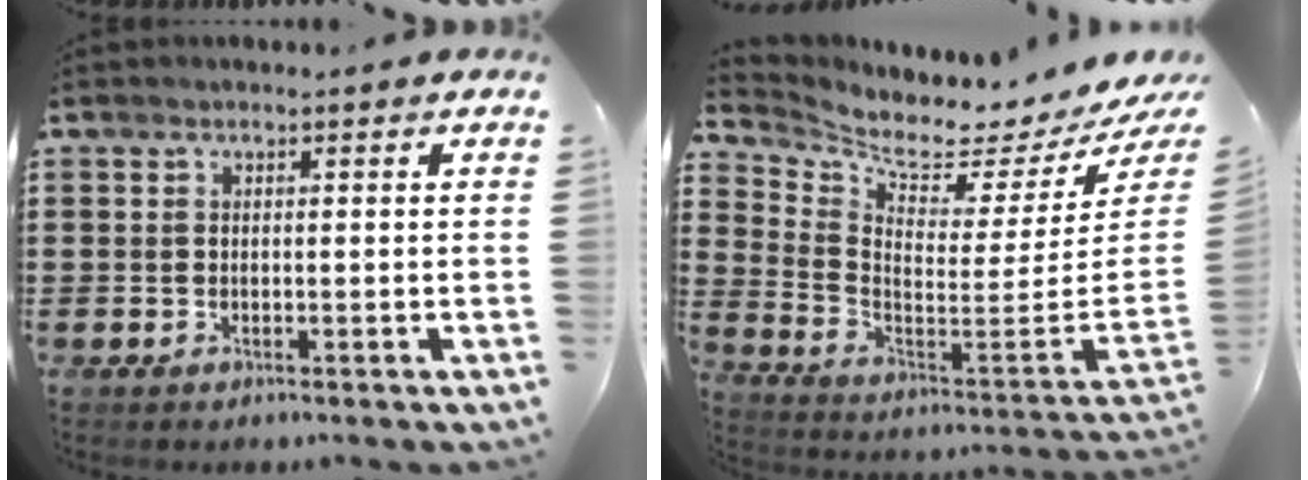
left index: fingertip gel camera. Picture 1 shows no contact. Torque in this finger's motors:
{"motor_torque": [0.00, -2.14, 0.07, 0.00]}